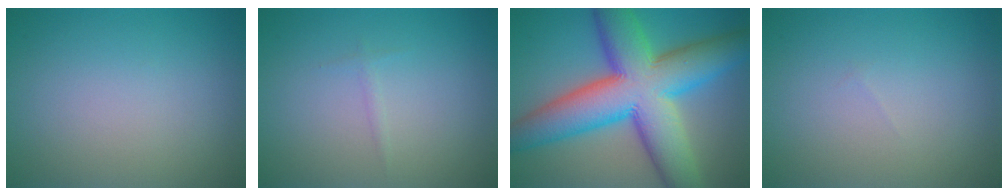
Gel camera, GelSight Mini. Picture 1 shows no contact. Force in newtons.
{"total": 0.5, "press": 0.5, "slide": 0.1}
{"total": 14.4, "press": 14.4, "slide": 0.3}
{"total": 0.0}